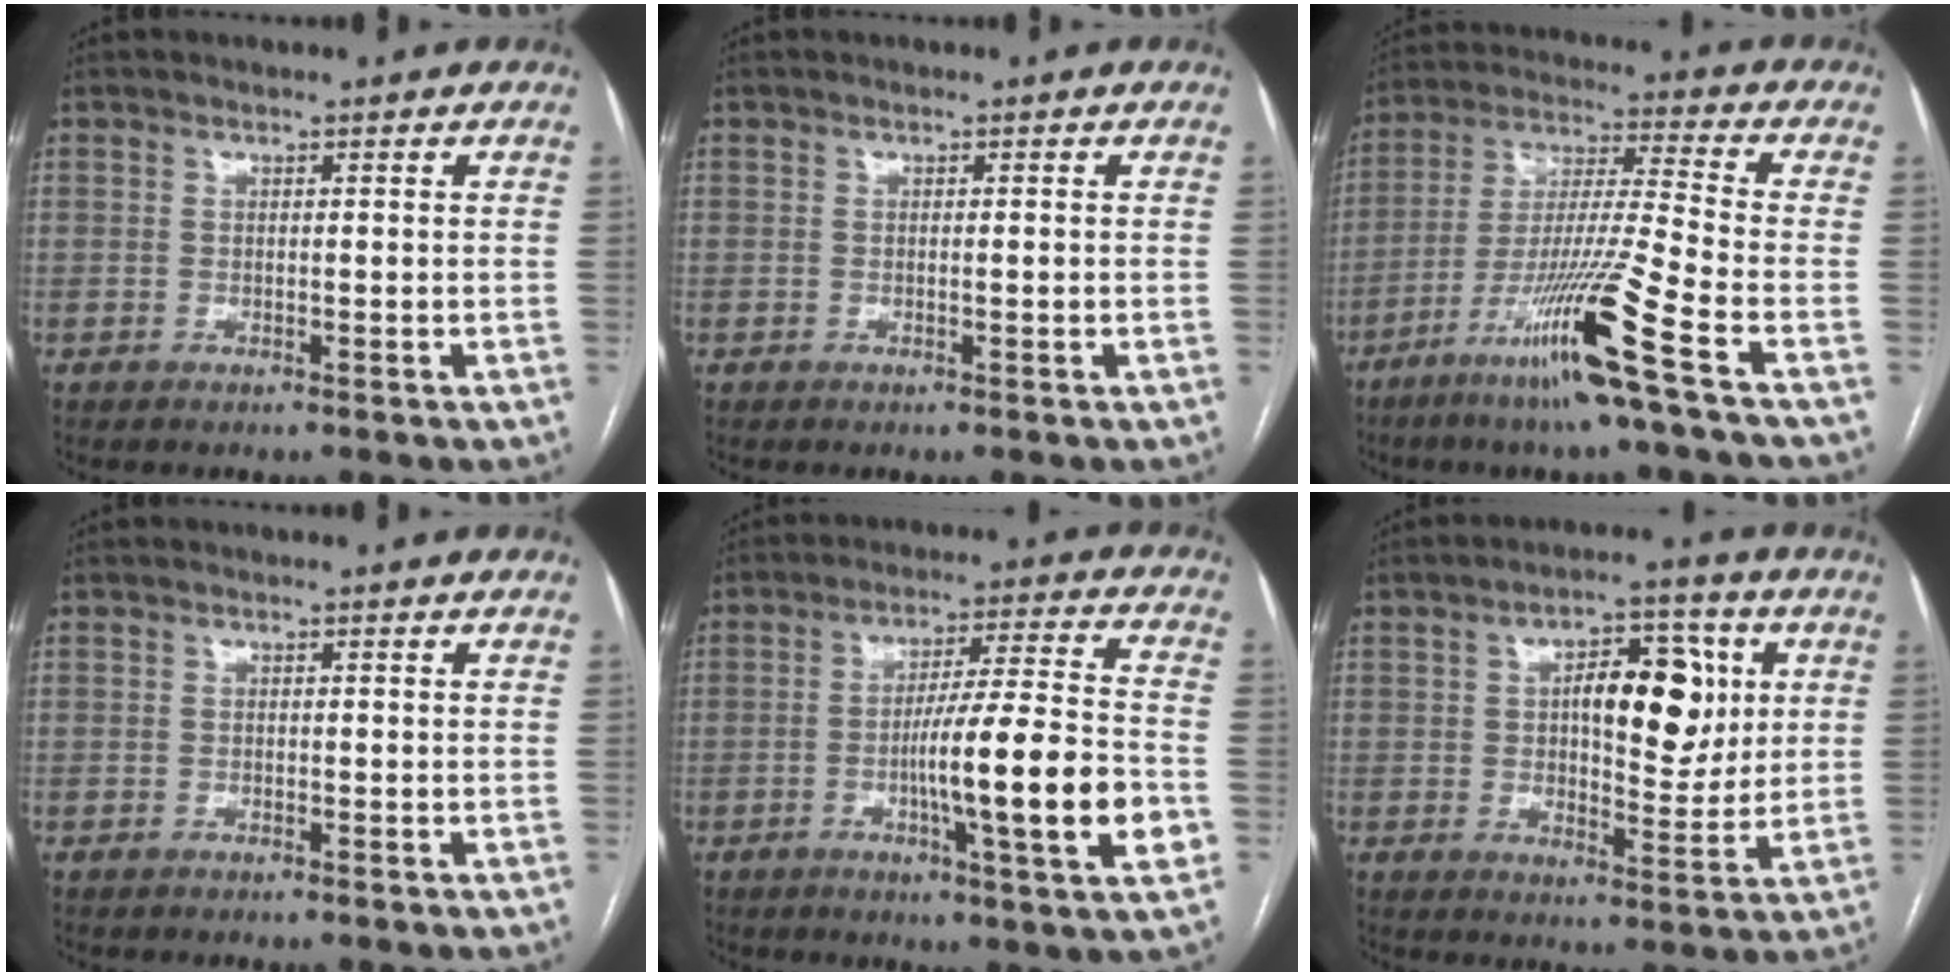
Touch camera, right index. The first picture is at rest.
{"total": 0.8, "force": [-0.2, -0.1, 0.7], "torque": [-0.011, 0.000, -0.001]}
{"total": 15.7, "force": [-8.4, -2.1, 13.1], "torque": [-0.258, -0.033, -0.157]}
{"total": 0.0}
{"total": 15.4, "force": [-3.8, -0.2, 14.9], "torque": [-0.239, -0.006, -0.066]}
{"total": 11.2, "force": [2.5, 4.8, 9.8], "torque": [-0.142, 0.018, 0.041]}